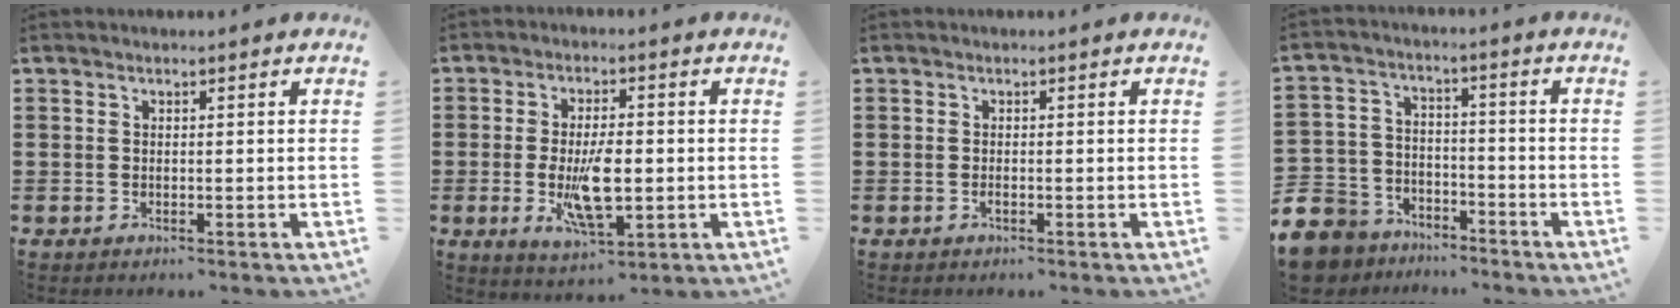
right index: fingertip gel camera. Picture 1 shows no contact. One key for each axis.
{"total": 8.3, "fx": -1.2, "fy": 3.2, "fz": 7.6, "tx": -0.148, "ty": -0.009, "tz": -0.024}
{"total": 0.6, "fx": -0.3, "fy": 0.2, "fz": 0.5, "tx": -0.010, "ty": -0.004, "tz": -0.006}
{"total": 8.1, "fx": -7.1, "fy": 3.8, "fz": 0.8, "tx": -0.063, "ty": 0.012, "tz": -0.148}